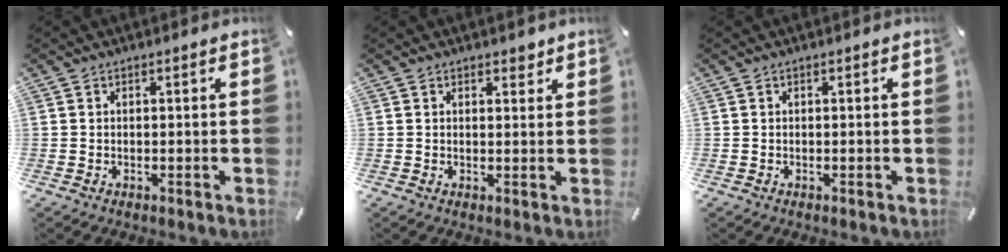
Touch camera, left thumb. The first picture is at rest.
{"total": 1.8, "force": [1.4, 1.1, 0.5], "torque": [0.005, -0.007, 0.023]}
{"total": 0.0}